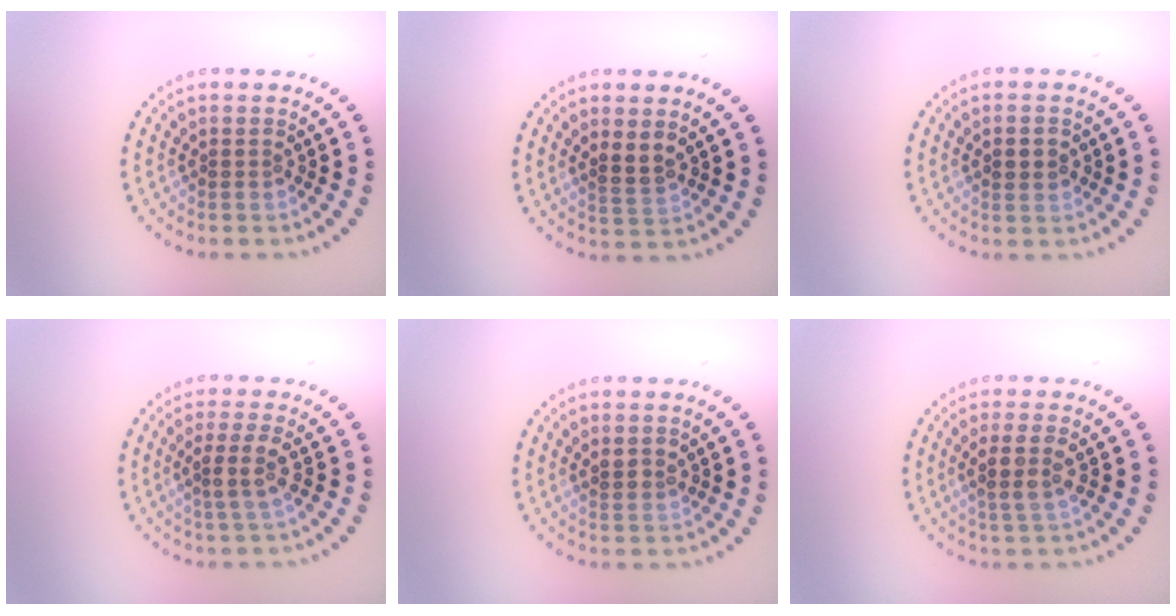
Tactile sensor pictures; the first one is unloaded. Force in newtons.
{"total": 1.7, "press": 1.5, "slide": 0.8}
{"total": 2.3, "press": 2.3, "slide": 0.0}
{"total": 2.3, "press": 1.9, "slide": 1.2}
{"total": 1.2, "press": 0.9, "slide": 0.7}
{"total": 2.5, "press": 2.2, "slide": 1.0}